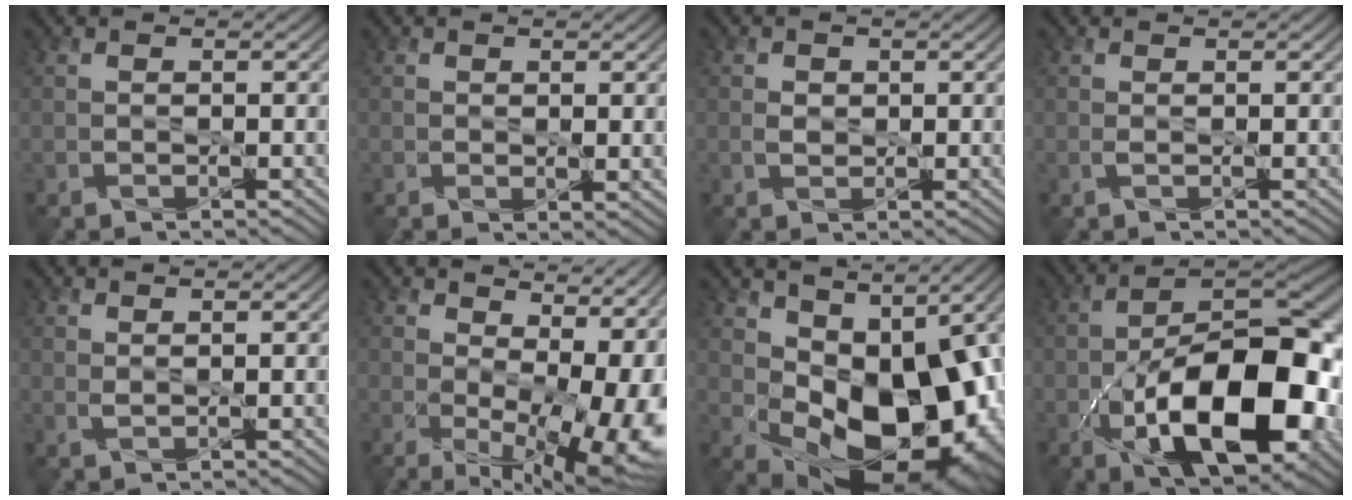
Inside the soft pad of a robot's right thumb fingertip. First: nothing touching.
{"total": 2.5, "force": [0.7, 1.4, 1.9], "torque": [-0.039, -0.005, 0.012]}
{"total": 1.1, "force": [0.3, 0.9, 0.6], "torque": [-0.021, 0.001, 0.004]}
{"total": 0.7, "force": [0.2, -0.1, 0.6], "torque": [-0.013, 0.006, 0.003]}
{"total": 1.1, "force": [0.9, 0.1, 0.5], "torque": [-0.013, 0.003, 0.019]}
{"total": 16.0, "force": [-0.1, 8.6, 13.5], "torque": [-0.172, -0.038, 0.053]}
{"total": 14.8, "force": [0.2, 9.3, 11.5], "torque": [-0.151, -0.039, 0.025]}
{"total": 16.4, "force": [-6.1, 7.3, 13.4], "torque": [-0.183, -0.003, -0.109]}